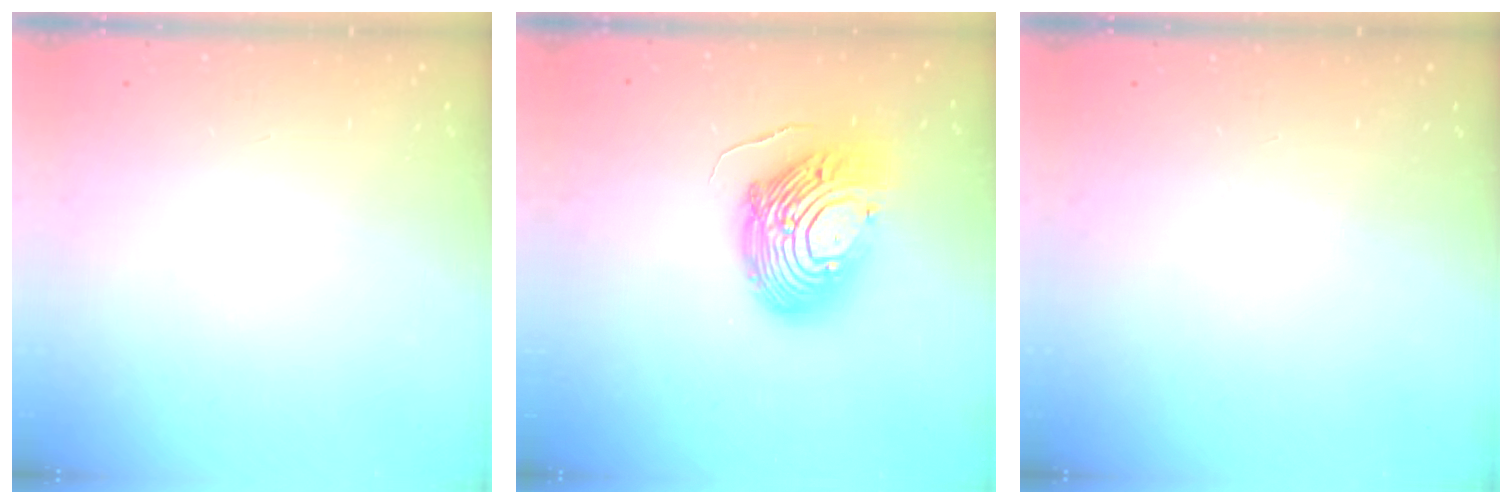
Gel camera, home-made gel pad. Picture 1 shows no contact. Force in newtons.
{"total": 18.0, "press": 17.9, "slide": 1.9}
{"total": 0.0}